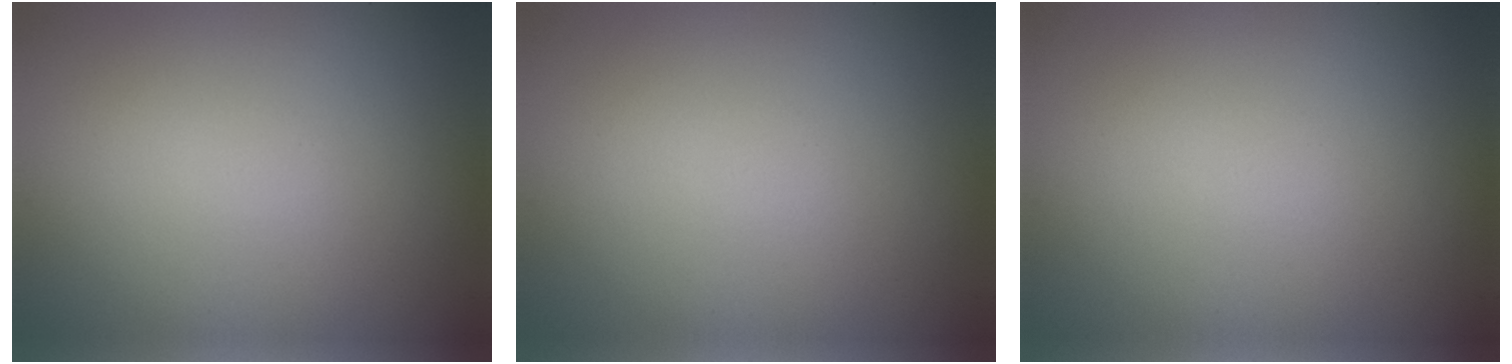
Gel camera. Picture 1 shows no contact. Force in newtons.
{"total": 0.0}
{"total": 0.0}